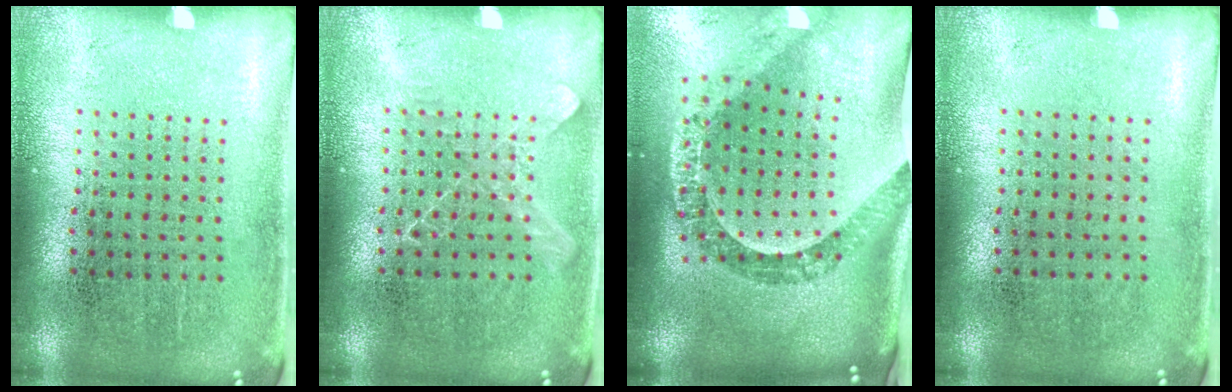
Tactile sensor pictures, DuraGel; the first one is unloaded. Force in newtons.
{"total": 1.1, "press": 1.1, "slide": 0.2}
{"total": 2.3, "press": 1.9, "slide": 1.3}
{"total": 0.0}